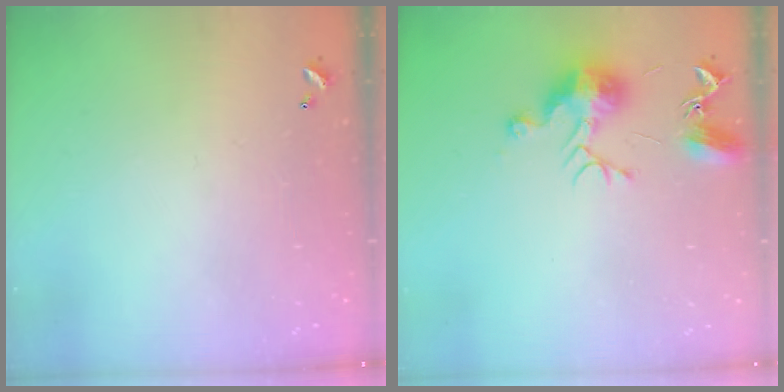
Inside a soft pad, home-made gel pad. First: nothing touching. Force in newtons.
{"total": 9.6, "press": 9.6, "slide": 0.4}